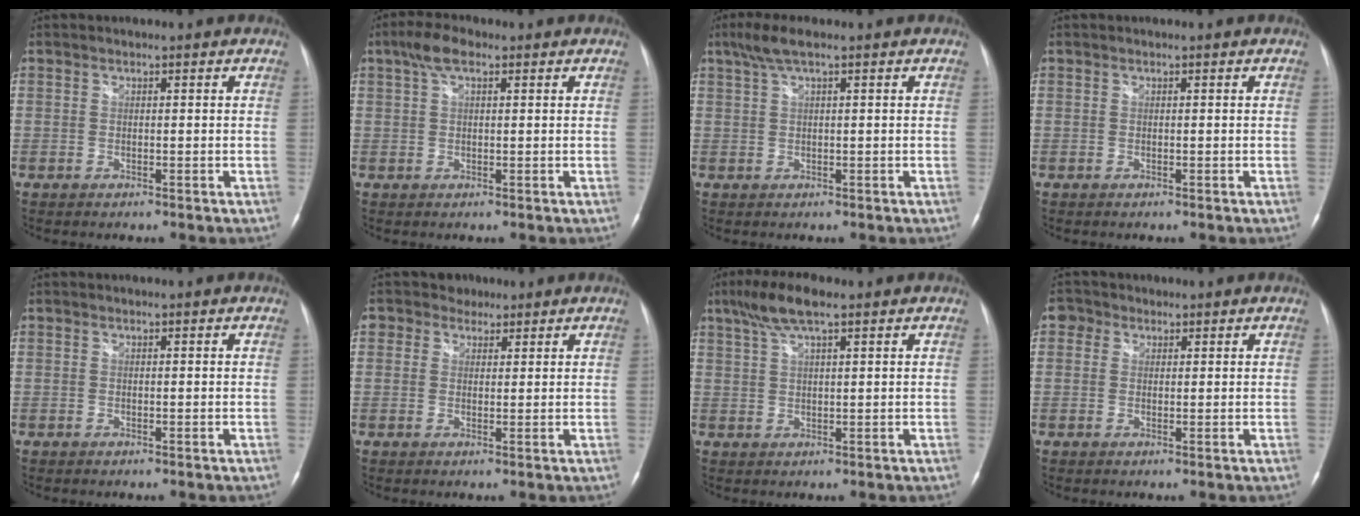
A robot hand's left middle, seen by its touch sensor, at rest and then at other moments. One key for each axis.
{"total": 4.0, "fx": 2.2, "fy": 1.5, "fz": 3.0, "tx": -0.067, "ty": 0.020, "tz": 0.043}
{"total": 3.9, "fx": 2.4, "fy": 0.4, "fz": 3.0, "tx": -0.072, "ty": 0.023, "tz": 0.050}
{"total": 0.0}
{"total": 0.0}
{"total": 3.1, "fx": 1.9, "fy": 2.5, "fz": 0.2, "tx": -0.005, "ty": 0.016, "tz": 0.028}
{"total": 6.2, "fx": 4.1, "fy": 0.9, "fz": 4.6, "tx": -0.100, "ty": 0.018, "tz": 0.078}
{"total": 2.5, "fx": 1.1, "fy": 2.1, "fz": 0.5, "tx": -0.008, "ty": 0.011, "tz": 0.014}